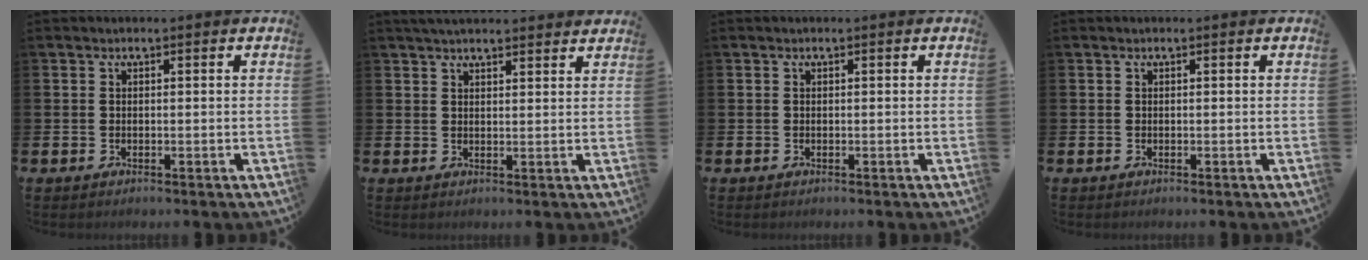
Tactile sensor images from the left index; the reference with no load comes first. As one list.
[{"total": 3.2, "force": [3.1, 0.4, 0.9], "torque": [-0.022, -0.005, 0.057]}, {"total": 0.0}, {"total": 0.0}]